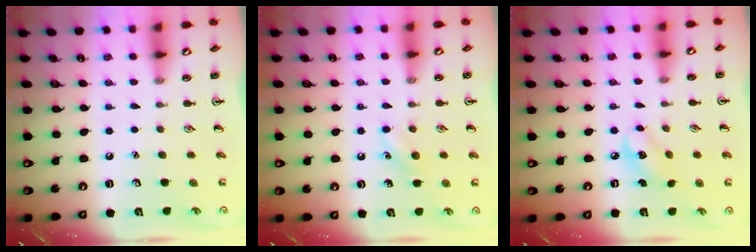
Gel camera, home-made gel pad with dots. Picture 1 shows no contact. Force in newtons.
{"total": 5.8, "press": 5.7, "slide": 1.4}
{"total": 4.6, "press": 4.5, "slide": 0.8}